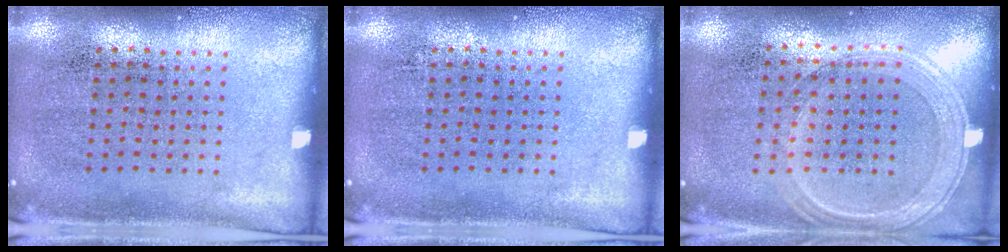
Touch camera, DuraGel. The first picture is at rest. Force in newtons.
{"total": 0.0}
{"total": 0.7, "press": 0.7, "slide": 0.2}